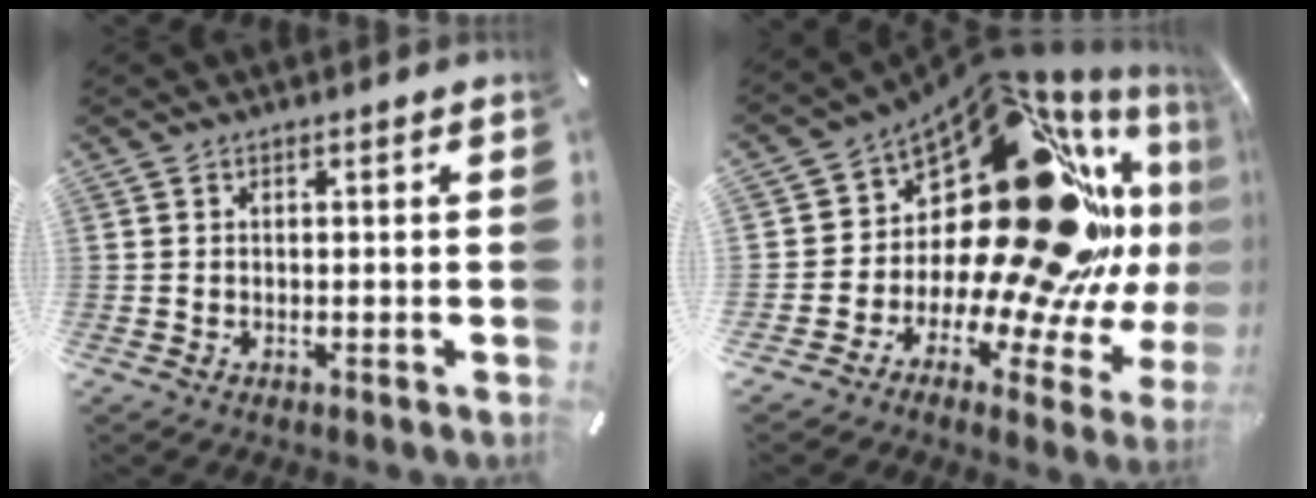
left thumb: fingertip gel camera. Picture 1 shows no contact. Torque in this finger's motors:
{"motor_torque": [1.11, 1.13, 1.09, 0.69, 0.09]}